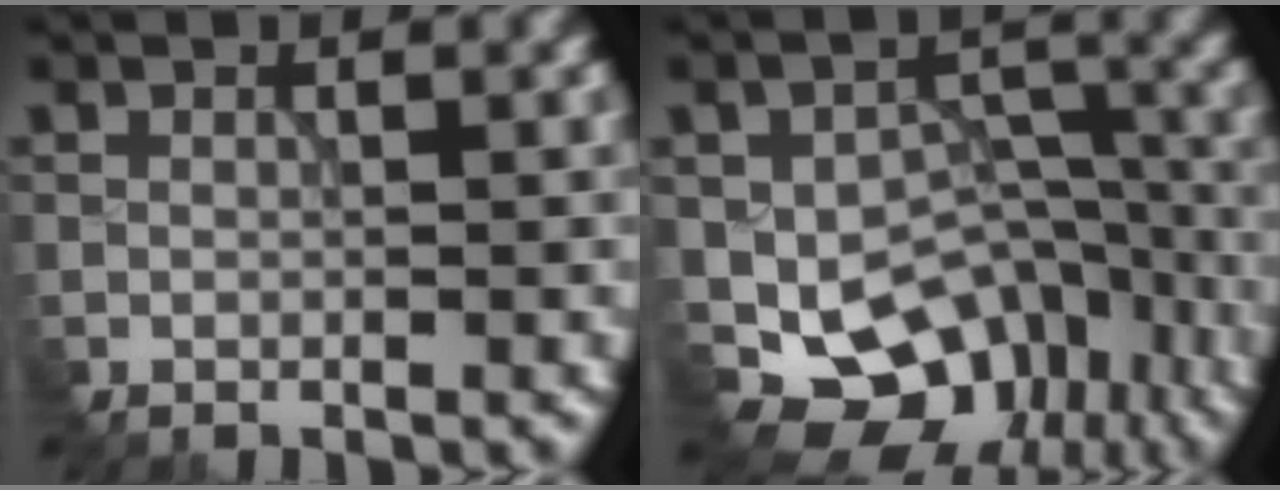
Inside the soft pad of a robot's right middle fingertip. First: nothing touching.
{"total": 8.6, "force": [-4.3, 6.3, 4.1], "torque": [-0.063, -0.016, -0.052]}